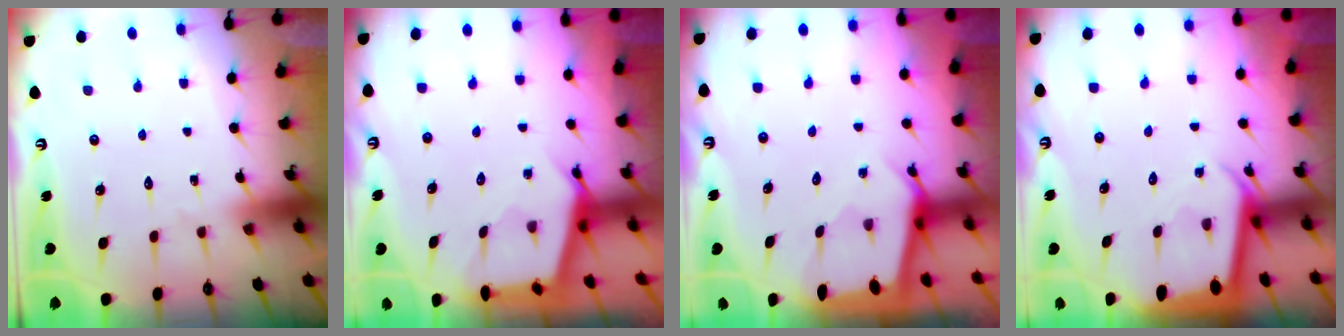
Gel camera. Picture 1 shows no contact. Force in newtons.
{"total": 2.6, "press": 2.6, "slide": 0.3}
{"total": 2.1, "press": 2.1, "slide": 0.1}
{"total": 2.0, "press": 2.0, "slide": 0.1}